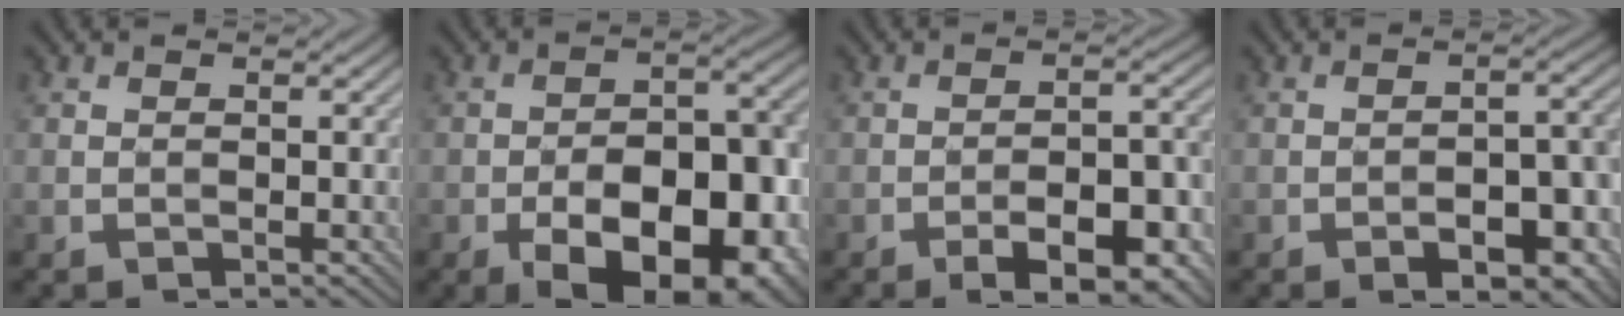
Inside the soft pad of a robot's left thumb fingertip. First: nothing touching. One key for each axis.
{"total": 15.7, "fx": -7.3, "fy": 8.0, "fz": 11.5, "tx": -0.143, "ty": 0.003, "tz": -0.107}
{"total": 8.0, "fx": -4.5, "fy": 2.6, "fz": 6.1, "tx": -0.086, "ty": 0.010, "tz": -0.060}
{"total": 6.8, "fx": -3.5, "fy": 2.9, "fz": 5.1, "tx": -0.067, "ty": 0.007, "tz": -0.045}